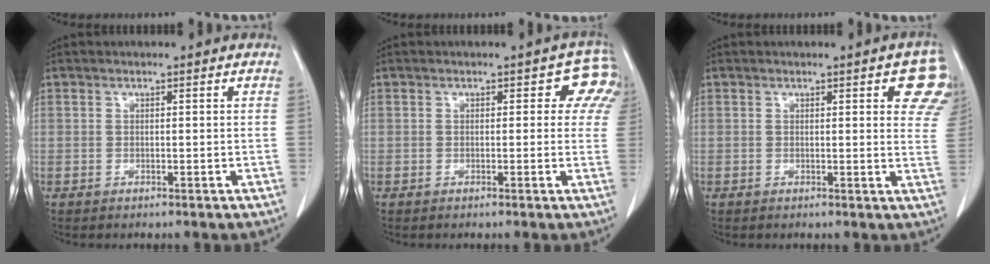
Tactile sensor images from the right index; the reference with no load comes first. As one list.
[{"total": 4.0, "force": [2.0, 2.8, 2.0], "torque": [0.005, 0.001, -0.001]}, {"total": 7.5, "force": [4.1, 1.9, 6.0], "torque": [-0.055, -0.010, 0.028]}]